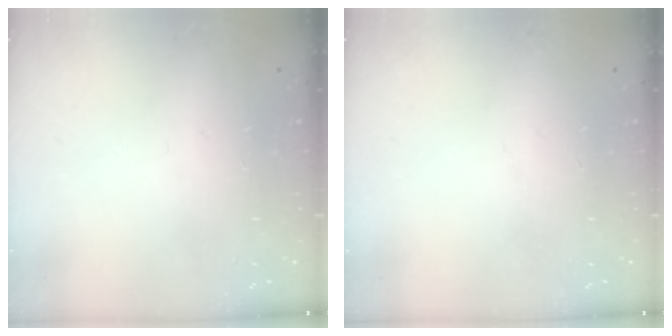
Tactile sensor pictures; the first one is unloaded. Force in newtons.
{"total": 0.0}